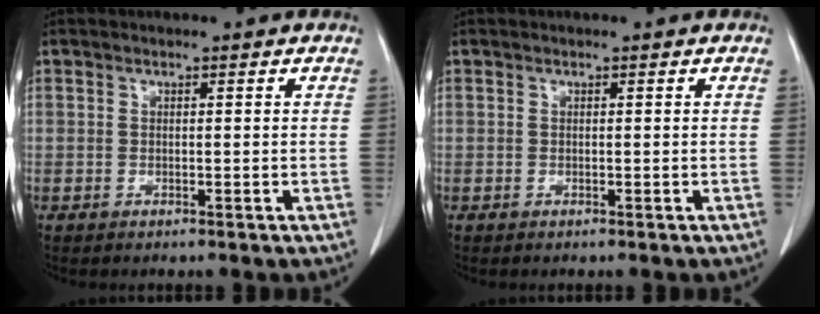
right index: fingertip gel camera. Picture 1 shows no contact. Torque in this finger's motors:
{"motor_torque": [0.03, -0.03, 0.00, 0.00]}